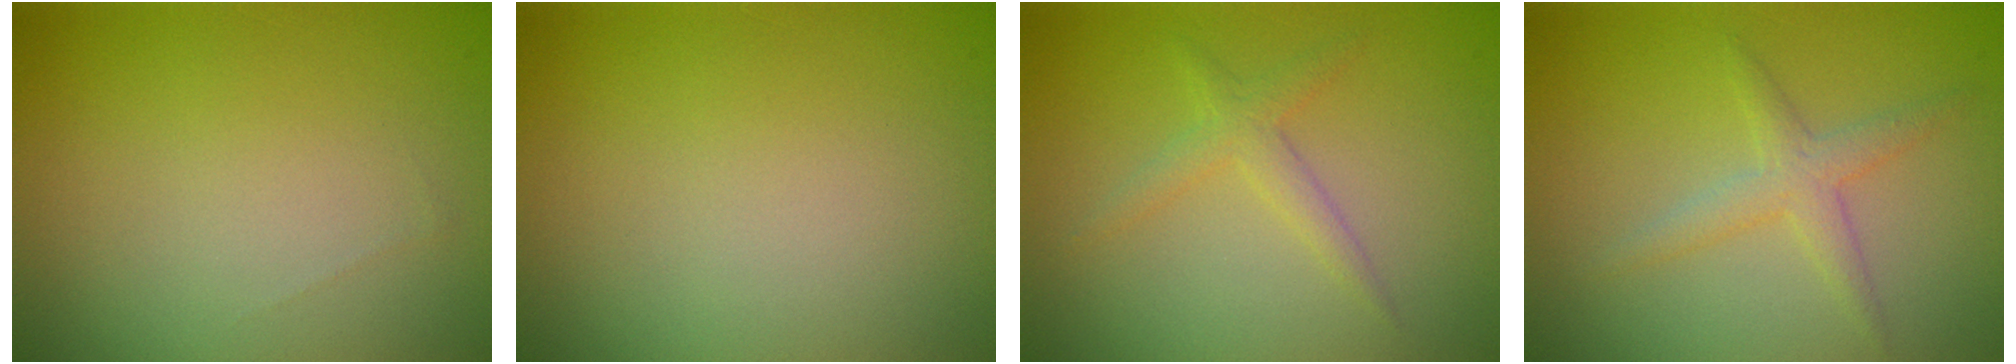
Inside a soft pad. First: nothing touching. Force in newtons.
{"total": 0.0}
{"total": 1.7, "press": 1.7, "slide": 0.1}
{"total": 2.1, "press": 2.1, "slide": 0.1}